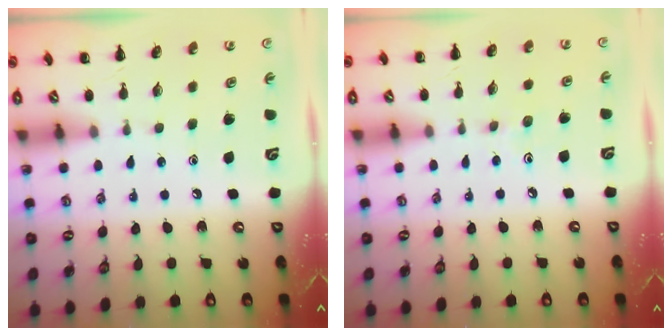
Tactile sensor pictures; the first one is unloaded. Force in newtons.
{"total": 3.4, "press": 3.2, "slide": 1.2}